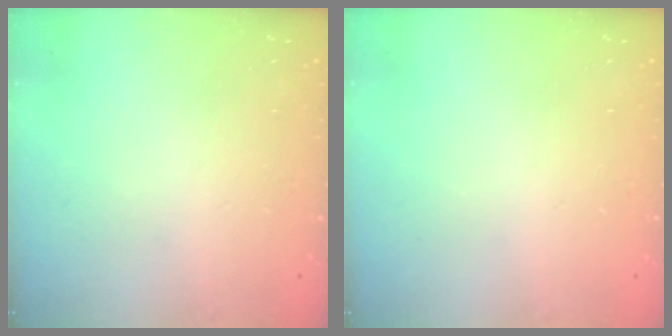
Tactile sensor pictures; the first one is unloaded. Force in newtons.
{"total": 0.0}